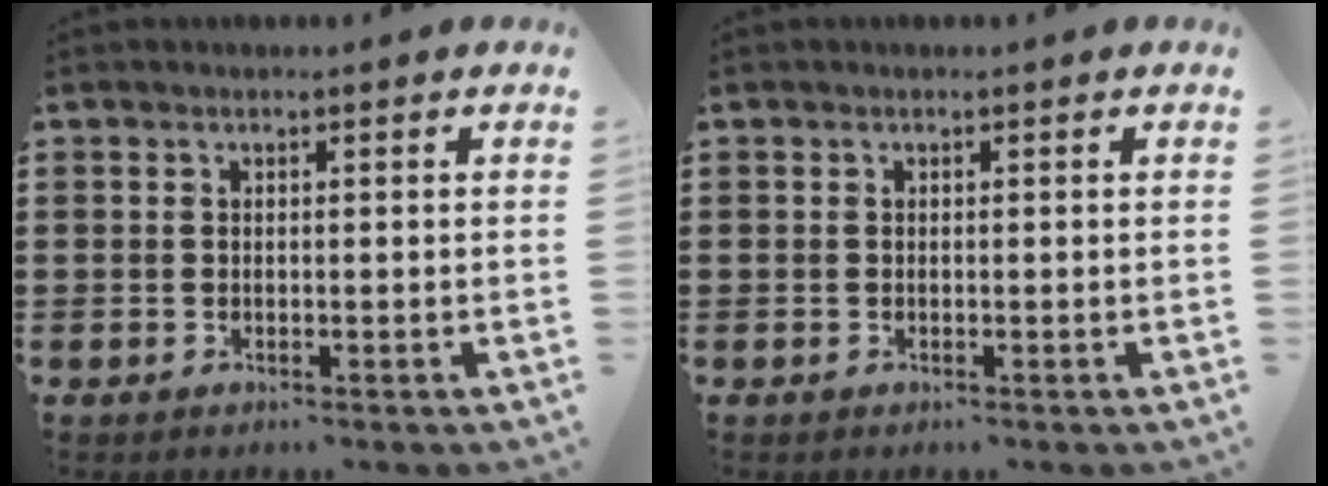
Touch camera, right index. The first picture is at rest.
{"total": 0.0}